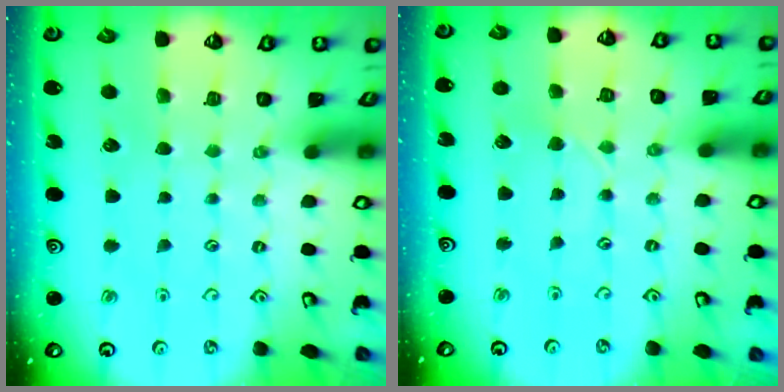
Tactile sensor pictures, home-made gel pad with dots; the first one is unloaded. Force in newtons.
{"total": 2.2, "press": 2.2, "slide": 0.3}